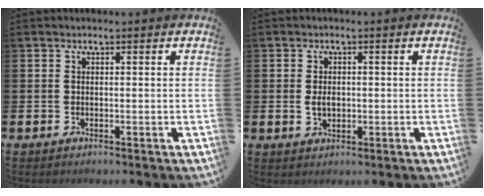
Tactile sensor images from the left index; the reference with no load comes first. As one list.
[{"total": 2.0, "force": [0.0, 1.4, 1.5], "torque": [-0.021, 0.003, -0.004]}]